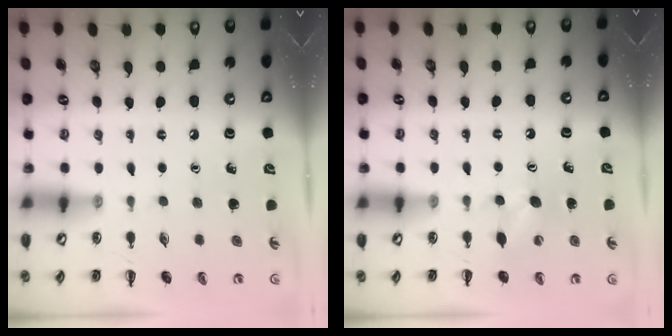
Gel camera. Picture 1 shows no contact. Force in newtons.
{"total": 4.9, "press": 4.8, "slide": 0.9}